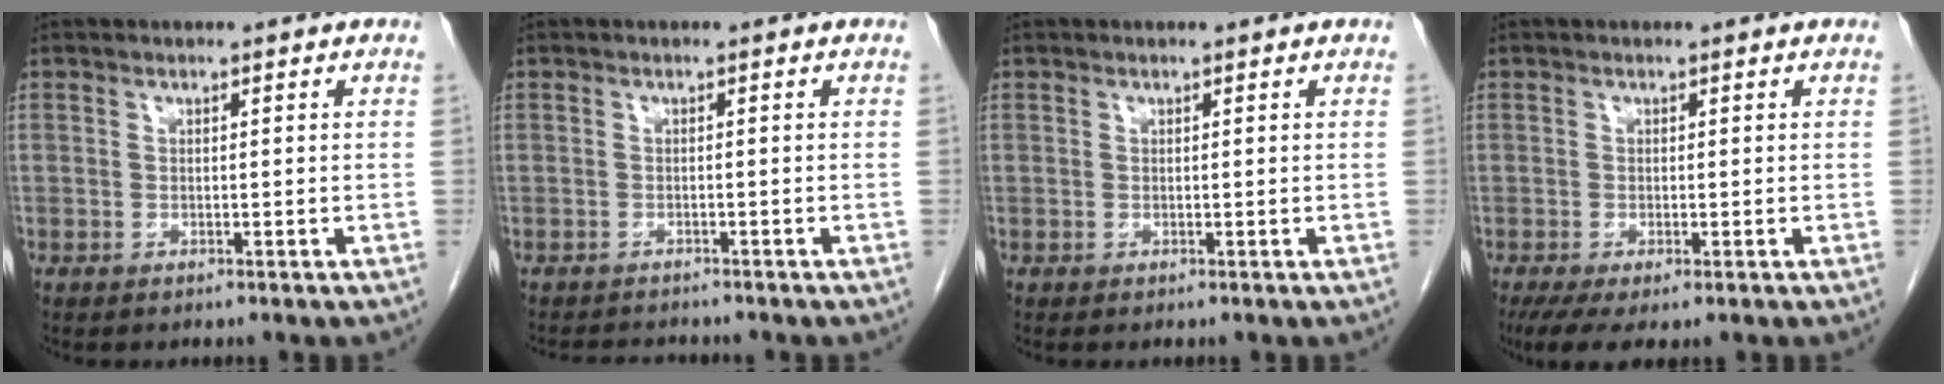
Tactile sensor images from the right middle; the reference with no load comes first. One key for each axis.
{"total": 4.3, "fx": -4.1, "fy": 0.6, "fz": 1.0, "tx": -0.016, "ty": -0.011, "tz": -0.060}
{"total": 0.0}
{"total": 5.4, "fx": -3.4, "fy": 1.4, "fz": 4.0, "tx": -0.068, "ty": -0.019, "tz": -0.055}